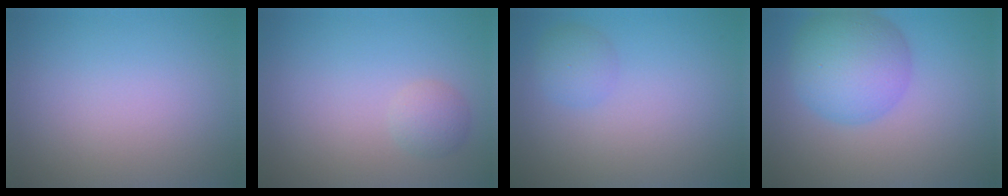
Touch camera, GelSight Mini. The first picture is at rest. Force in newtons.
{"total": 1.5, "press": 1.5, "slide": 0.0}
{"total": 1.7, "press": 1.7, "slide": 0.0}
{"total": 6.8, "press": 6.8, "slide": 0.2}